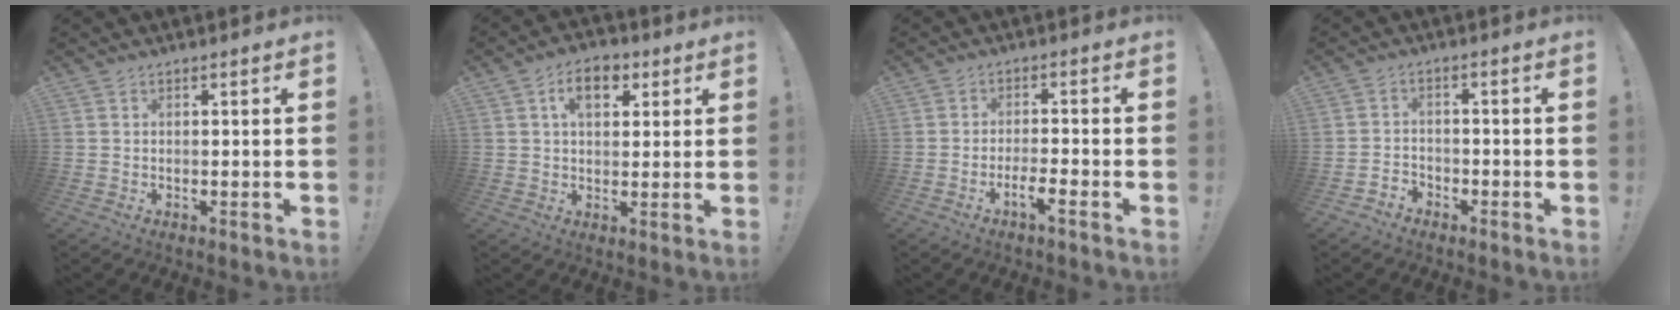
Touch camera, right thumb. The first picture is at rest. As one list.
[{"total": 8.3, "force": [3.4, 5.3, 5.5], "torque": [-0.078, 0.002, 0.060]}, {"total": 4.9, "force": [-3.0, 0.3, 3.9], "torque": [-0.070, 0.003, -0.054]}, {"total": 3.4, "force": [-3.0, 1.5, 0.4], "torque": [-0.008, 0.005, -0.058]}]